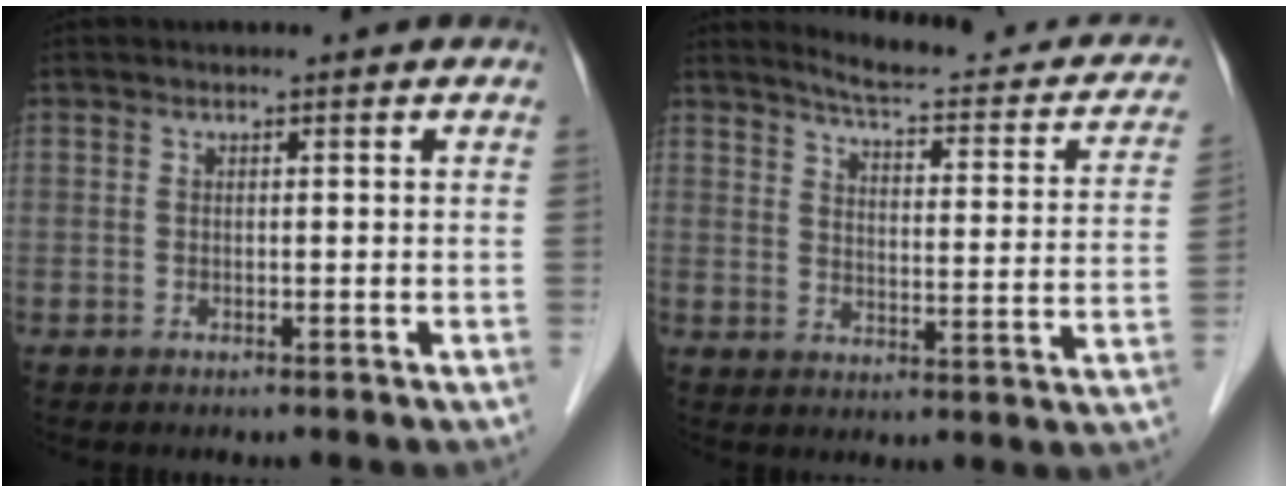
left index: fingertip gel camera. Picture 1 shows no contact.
{"total": 16.9, "force": [14.9, 3.4, 7.1], "torque": [-0.078, -0.031, 0.169]}